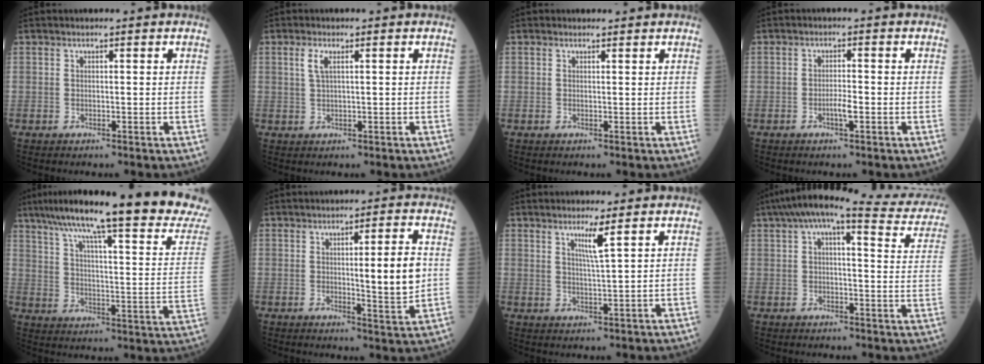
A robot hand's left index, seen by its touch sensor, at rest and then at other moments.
{"total": 2.1, "force": [0.8, 0.4, 1.9], "torque": [-0.047, 0.002, 0.017]}
{"total": 0.7, "force": [0.7, 0.3, -0.1], "torque": [-0.004, -0.004, 0.008]}
{"total": 2.2, "force": [-1.3, 0.2, 1.8], "torque": [-0.029, -0.001, -0.025]}
{"total": 26.8, "force": [22.2, 0.1, 15.0], "torque": [-0.233, -0.052, 0.297]}
{"total": 6.9, "force": [0.3, 0.3, 6.9], "torque": [-0.097, -0.013, 0.002]}
{"total": 3.2, "force": [1.7, -0.7, 2.6], "torque": [-0.047, -0.009, 0.032]}
{"total": 21.5, "force": [18.4, 3.7, 10.7], "torque": [-0.148, 0.006, 0.209]}